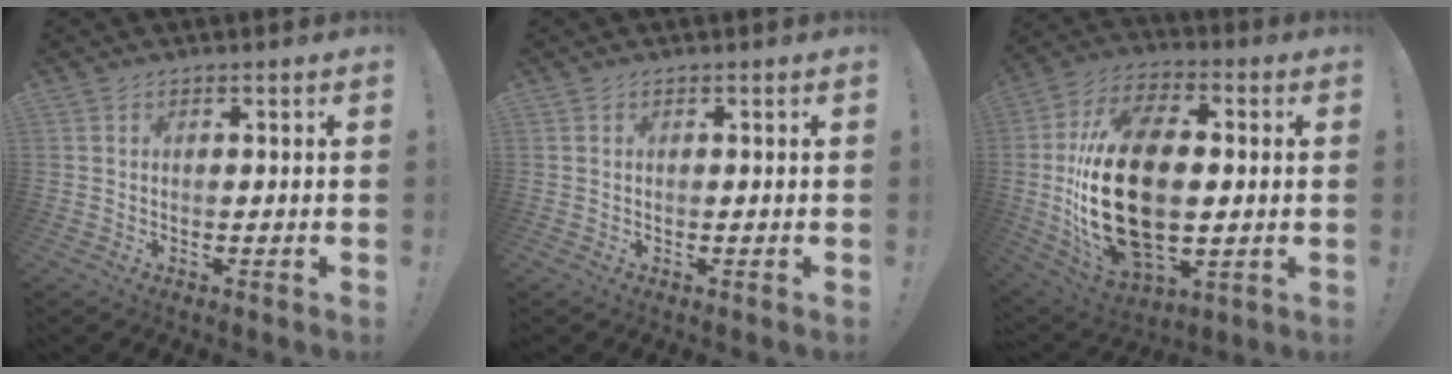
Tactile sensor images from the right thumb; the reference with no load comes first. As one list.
[{"total": 0.0}, {"total": 27.3, "force": [-0.3, 15.9, 22.2], "torque": [-0.437, 0.000, 0.005]}]